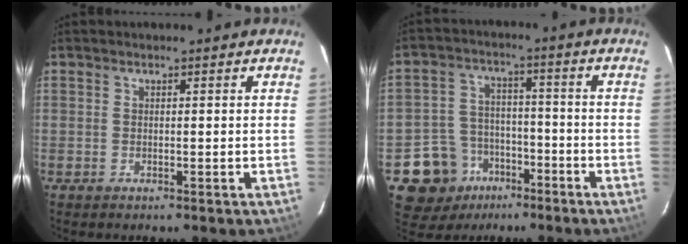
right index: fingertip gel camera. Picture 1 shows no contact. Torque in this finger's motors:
{"motor_torque": [-0.76, -0.49, -0.98, -0.21]}